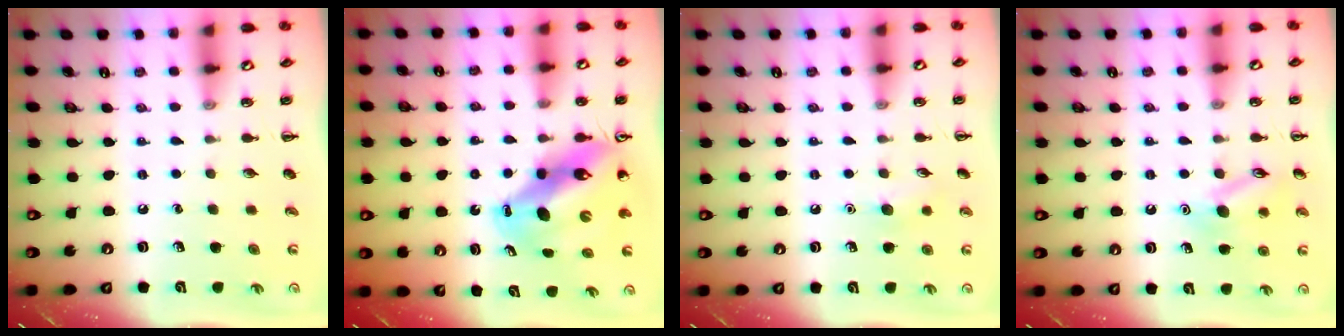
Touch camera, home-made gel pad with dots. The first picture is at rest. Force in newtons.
{"total": 13.6, "press": 13.0, "slide": 4.1}
{"total": 6.8, "press": 6.6, "slide": 1.8}
{"total": 11.1, "press": 11.1, "slide": 1.0}